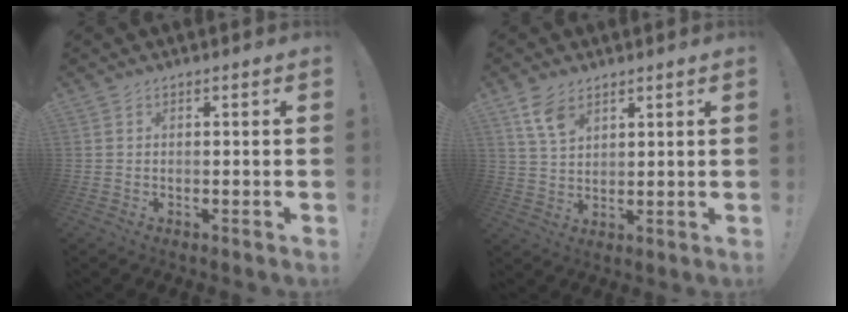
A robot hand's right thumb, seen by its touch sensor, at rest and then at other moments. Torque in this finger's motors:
{"motor_torque": [-0.05, 0.24, 0.75, -0.18, -0.03]}